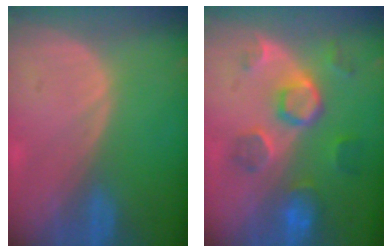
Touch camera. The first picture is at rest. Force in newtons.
{"total": 8.6, "press": 7.7, "slide": 3.8}